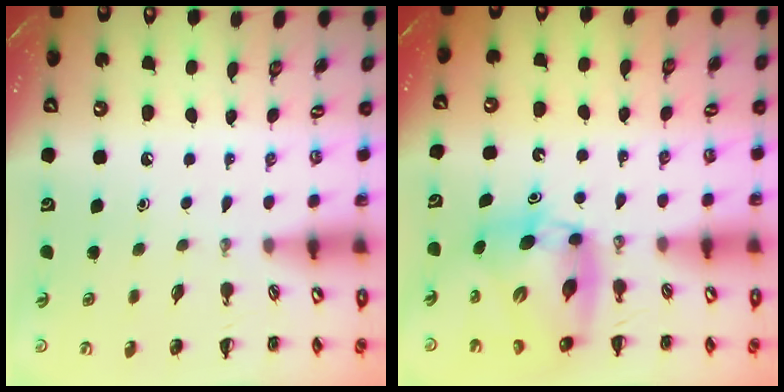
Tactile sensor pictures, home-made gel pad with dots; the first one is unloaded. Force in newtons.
{"total": 9.3, "press": 9.0, "slide": 2.3}